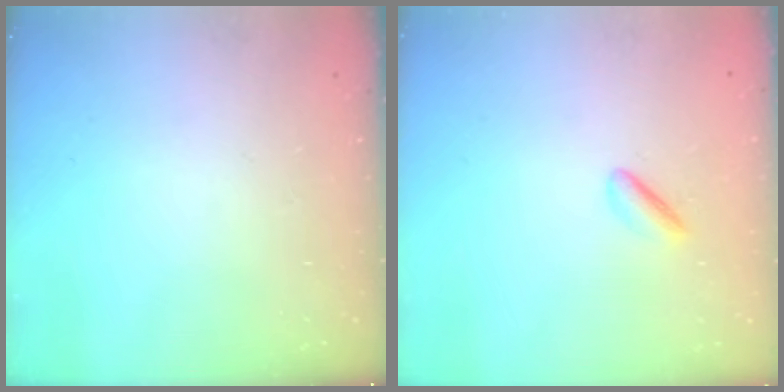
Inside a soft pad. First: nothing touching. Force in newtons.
{"total": 1.8, "press": 1.7, "slide": 0.6}